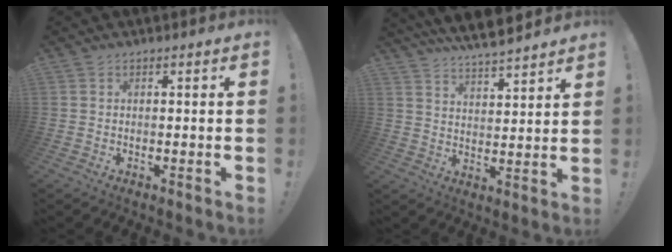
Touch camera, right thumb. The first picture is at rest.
{"total": 8.0, "force": [7.4, 1.3, 2.8], "torque": [-0.062, -0.052, 0.135]}